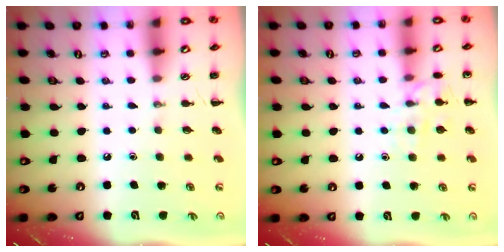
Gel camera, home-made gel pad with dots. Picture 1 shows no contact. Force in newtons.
{"total": 10.0, "press": 10.0, "slide": 0.9}